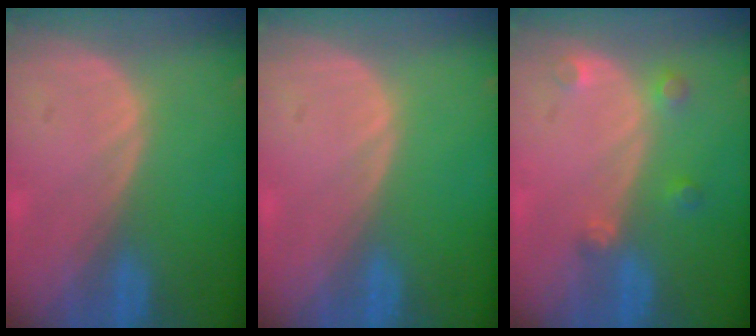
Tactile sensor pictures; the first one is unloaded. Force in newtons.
{"total": 0.0}
{"total": 2.6, "press": 2.6, "slide": 0.5}